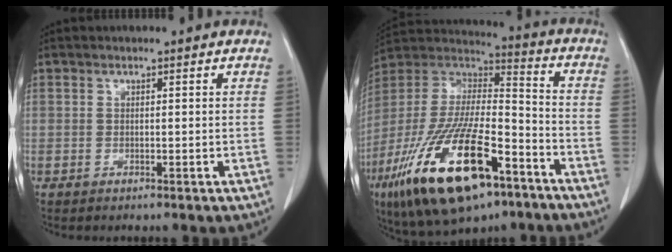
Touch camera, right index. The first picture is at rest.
{"total": 25.5, "force": [-13.8, 8.0, 19.9], "torque": [-0.400, -0.034, -0.241]}